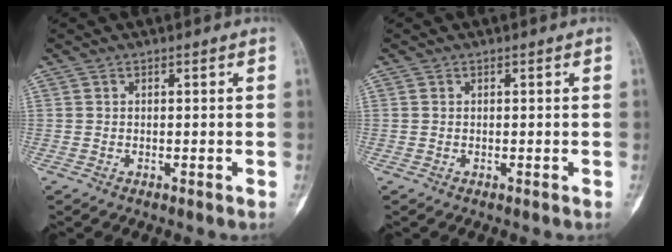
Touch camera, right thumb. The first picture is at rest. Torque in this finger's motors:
{"motor_torque": [-0.32, -0.06, -0.12, 0.07, 0.02]}